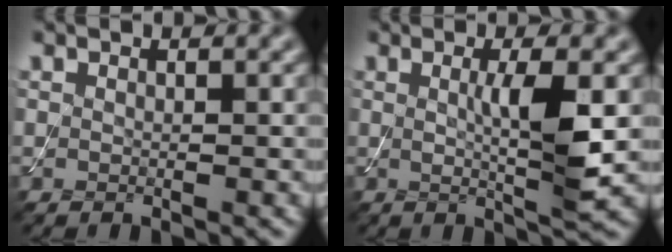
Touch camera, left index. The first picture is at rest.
{"total": 4.3, "force": [0.3, 0.6, 4.3], "torque": [-0.075, -0.007, 0.007]}